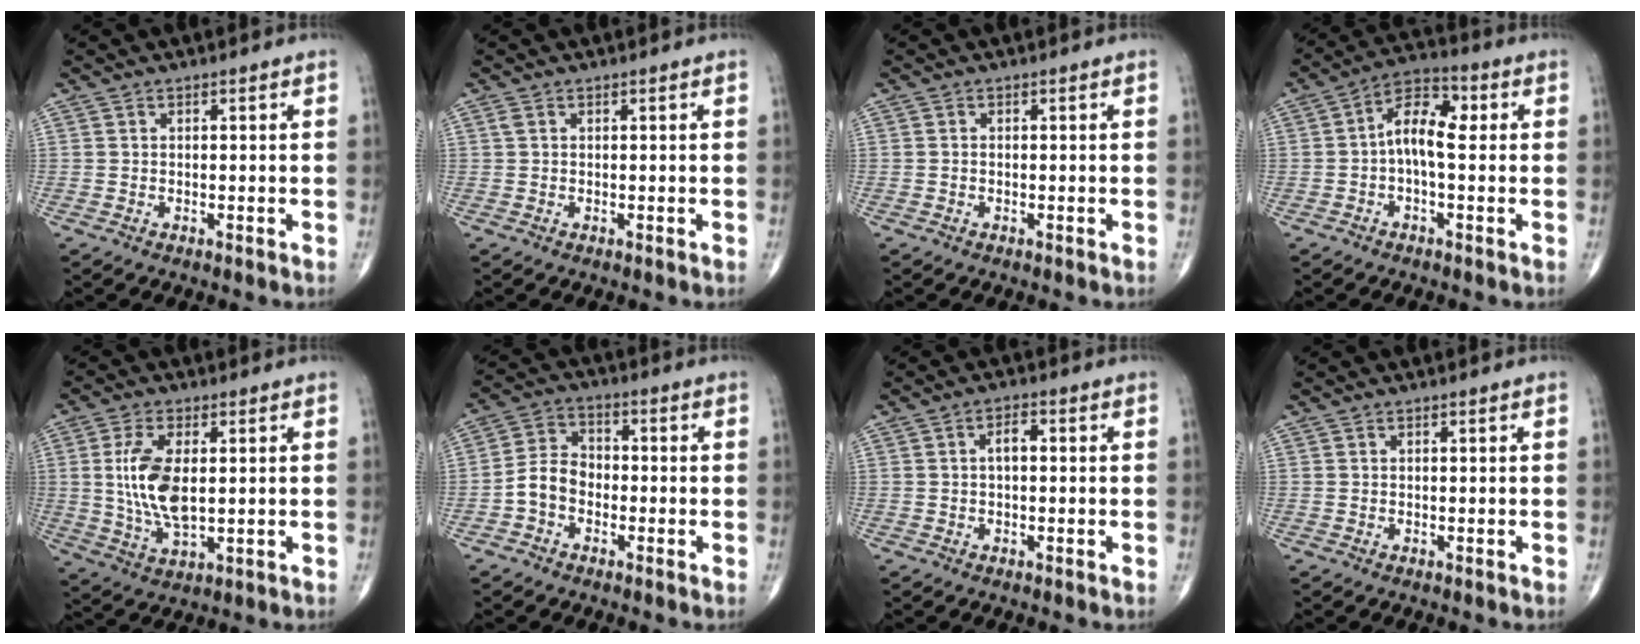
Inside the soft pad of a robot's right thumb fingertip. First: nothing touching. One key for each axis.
{"total": 0.6, "fx": 0.2, "fy": 0.3, "fz": 0.4, "tx": -0.012, "ty": 0.010, "tz": 0.006}
{"total": 0.0}
{"total": 8.5, "fx": 0.2, "fy": 4.2, "fz": 7.4, "tx": -0.111, "ty": 0.031, "tz": -0.007}
{"total": 11.1, "fx": 1.1, "fy": 5.2, "fz": 9.7, "tx": -0.197, "ty": -0.013, "tz": 0.026}
{"total": 6.5, "fx": -2.2, "fy": 4.9, "fz": 3.7, "tx": -0.056, "ty": 0.029, "tz": -0.055}
{"total": 2.7, "fx": 0.1, "fy": 1.4, "fz": 2.3, "tx": -0.034, "ty": 0.009, "tz": -0.002}
{"total": 0.0}